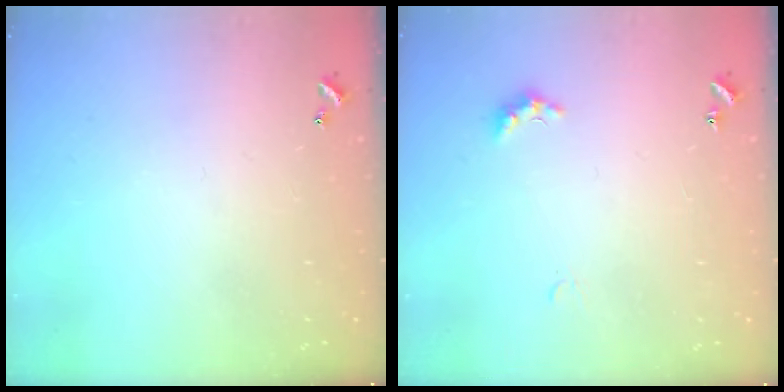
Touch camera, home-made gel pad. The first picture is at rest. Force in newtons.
{"total": 2.4, "press": 2.3, "slide": 0.6}